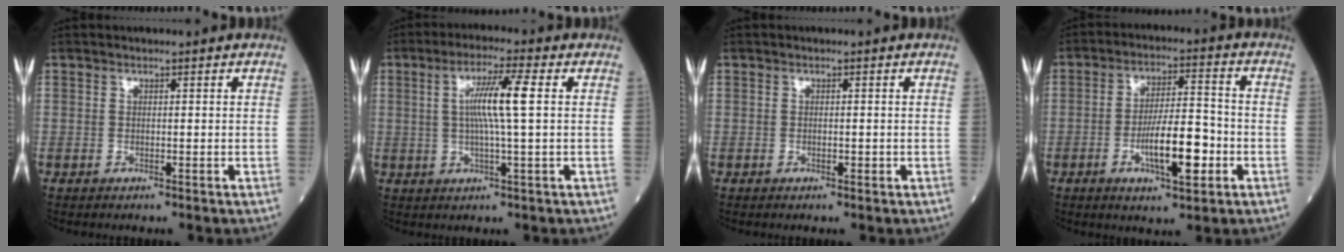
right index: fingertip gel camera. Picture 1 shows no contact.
{"total": 7.5, "force": [1.2, -0.5, 7.4], "torque": [-0.138, 0.004, 0.021]}
{"total": 0.6, "force": [-0.2, 0.1, 0.6], "torque": [-0.011, -0.002, -0.004]}
{"total": 9.7, "force": [-3.3, 2.1, 8.9], "torque": [-0.155, 0.003, -0.055]}